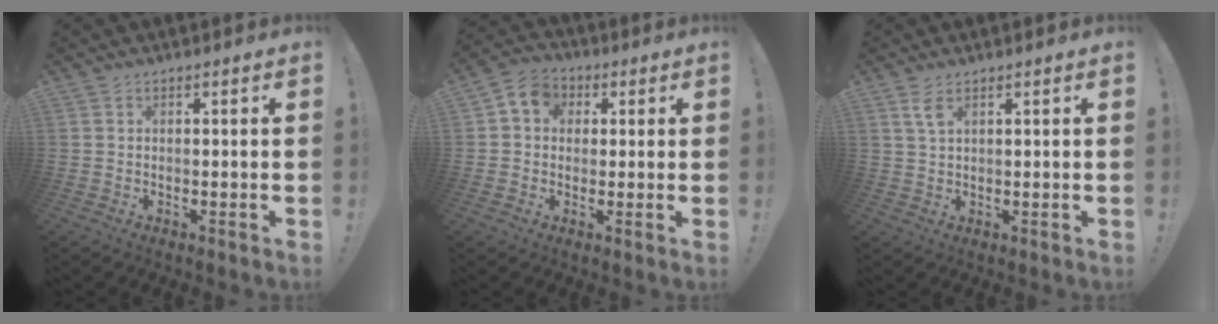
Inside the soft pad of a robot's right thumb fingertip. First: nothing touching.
{"total": 6.9, "force": [1.5, 6.0, 3.2], "torque": [-0.047, 0.005, 0.032]}
{"total": 3.5, "force": [1.8, 1.2, 2.7], "torque": [-0.053, -0.002, 0.033]}